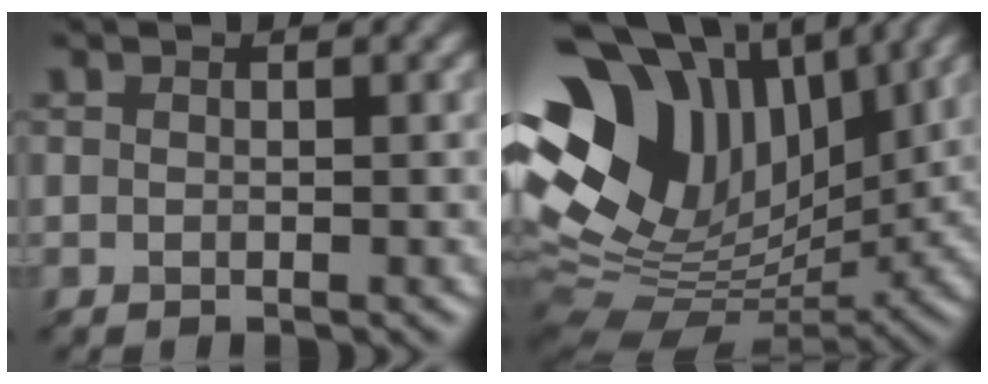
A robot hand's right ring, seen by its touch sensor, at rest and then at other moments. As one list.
[{"total": 14.7, "force": [4.9, 10.3, 9.3], "torque": [-0.211, 0.034, 0.108]}]